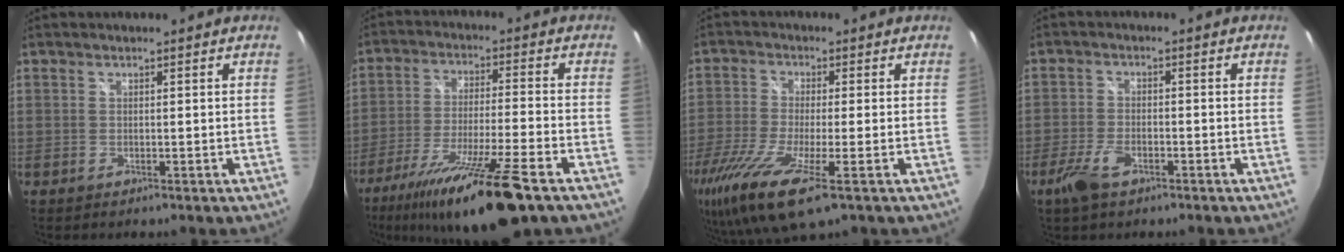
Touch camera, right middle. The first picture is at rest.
{"total": 19.1, "force": [-13.1, 1.3, 13.8], "torque": [-0.258, -0.044, -0.222]}
{"total": 15.5, "force": [-8.3, 2.9, 12.8], "torque": [-0.271, -0.062, -0.155]}
{"total": 5.8, "force": [-3.5, 2.6, 3.8], "torque": [-0.096, -0.007, -0.066]}